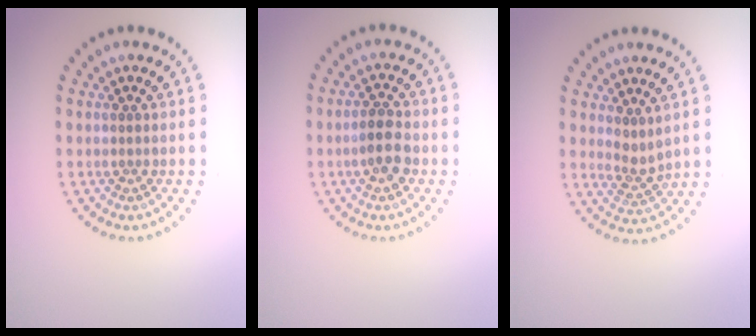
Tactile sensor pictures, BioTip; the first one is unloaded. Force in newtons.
{"total": 2.7, "press": 2.6, "slide": 0.7}
{"total": 1.8, "press": 1.4, "slide": 1.2}